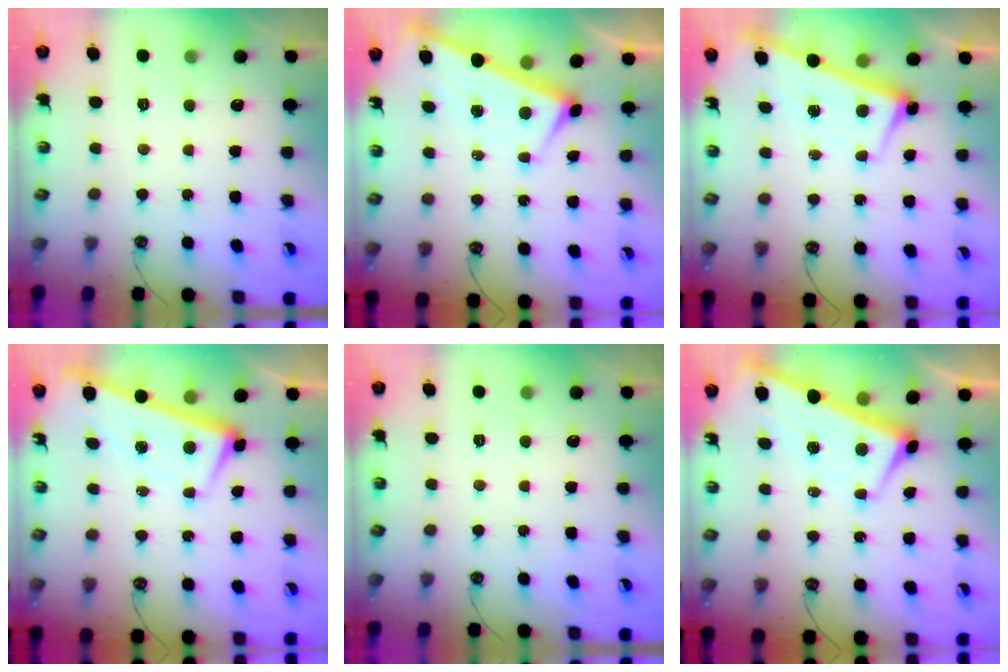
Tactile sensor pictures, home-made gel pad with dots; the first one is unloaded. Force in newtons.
{"total": 2.9, "press": 2.9, "slide": 0.4}
{"total": 2.8, "press": 2.8, "slide": 0.3}
{"total": 1.5, "press": 0.3, "slide": 1.5}
{"total": 0.0}
{"total": 1.6, "press": 1.3, "slide": 1.0}